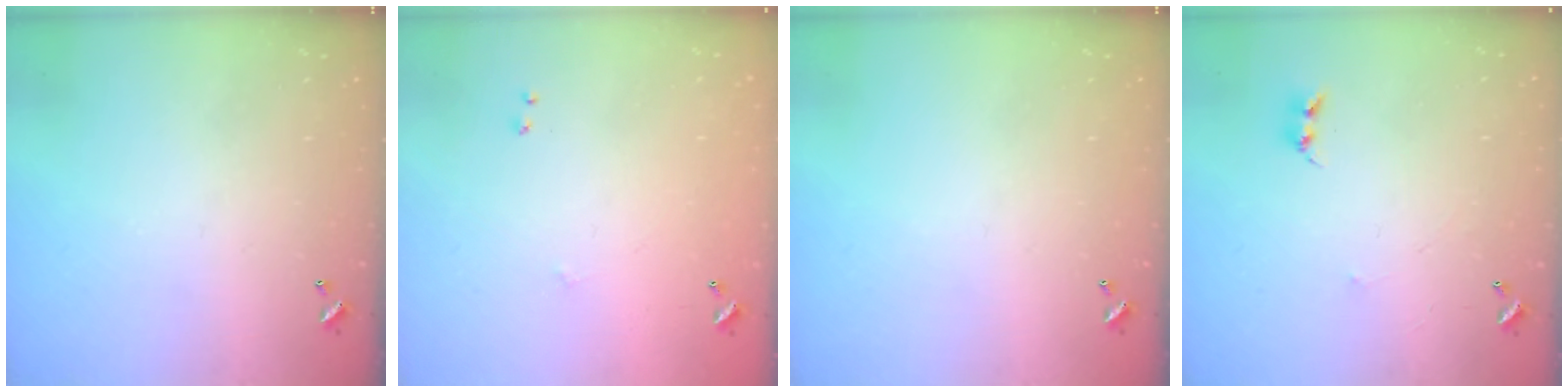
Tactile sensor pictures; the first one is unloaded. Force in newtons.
{"total": 6.7, "press": 6.6, "slide": 0.6}
{"total": 0.0}
{"total": 2.4, "press": 2.4, "slide": 0.4}